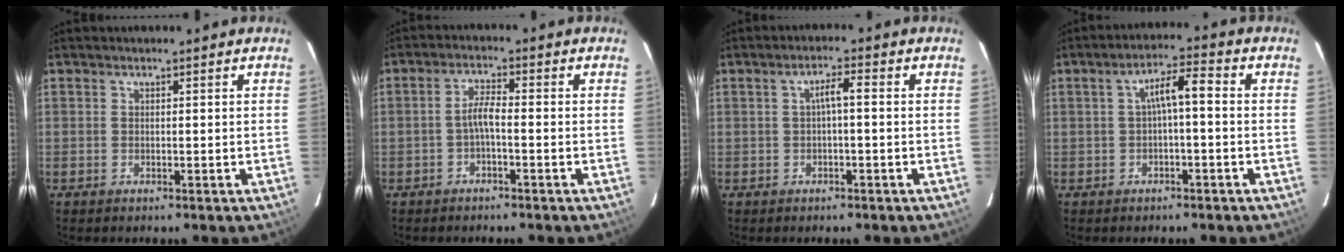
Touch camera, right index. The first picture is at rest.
{"total": 2.8, "force": [-1.3, 0.4, 2.4], "torque": [-0.051, 0.010, -0.026]}
{"total": 2.7, "force": [-0.2, 0.4, 2.6], "torque": [-0.051, 0.010, -0.001]}
{"total": 4.8, "force": [-0.5, 0.9, 4.6], "torque": [-0.085, 0.015, -0.004]}